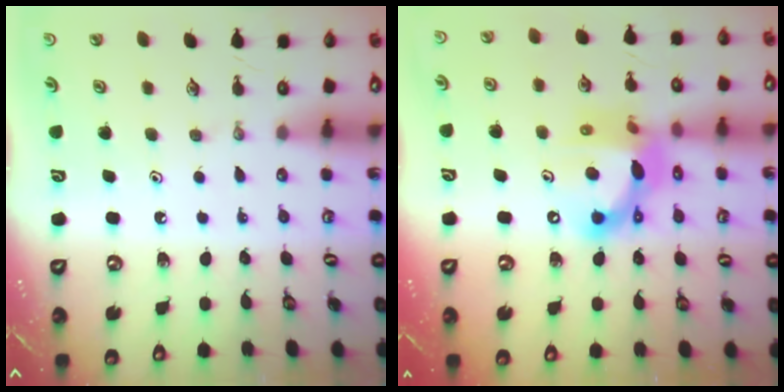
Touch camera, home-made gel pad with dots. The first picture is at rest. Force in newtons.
{"total": 14.5, "press": 14.5, "slide": 0.8}